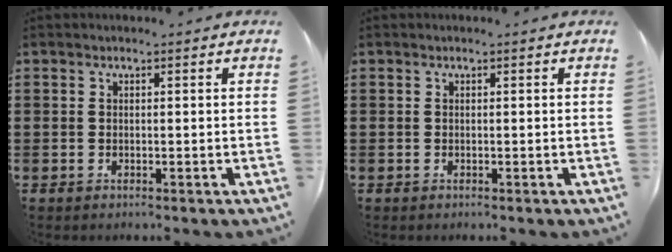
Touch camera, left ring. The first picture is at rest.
{"total": 0.0}